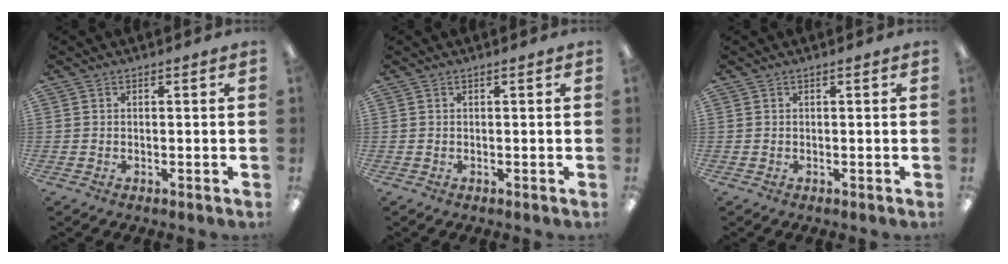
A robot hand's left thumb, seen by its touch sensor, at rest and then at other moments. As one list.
[{"total": 0.0}, {"total": 0.0}]